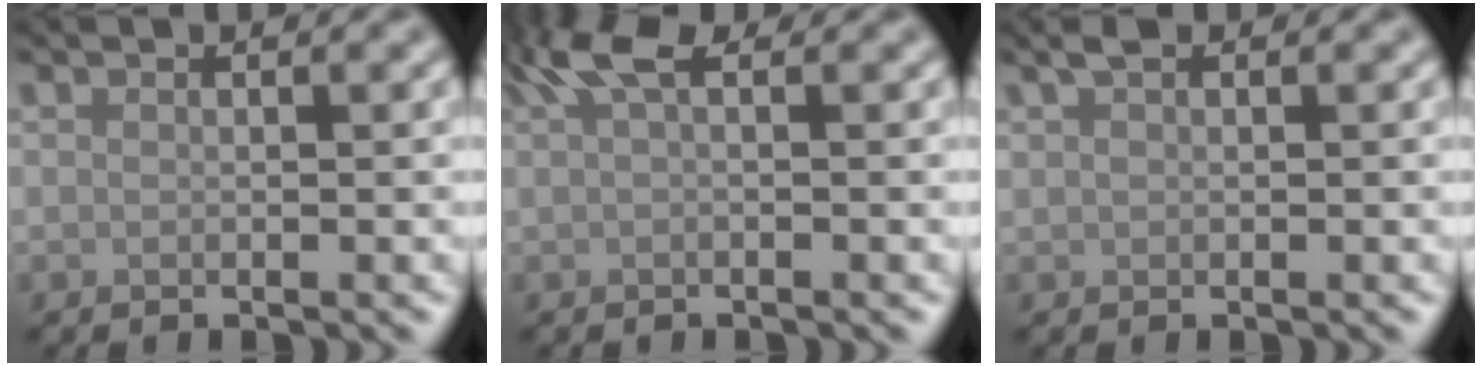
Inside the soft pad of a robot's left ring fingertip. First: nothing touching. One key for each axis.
{"total": 3.0, "fx": 1.5, "fy": 0.8, "fz": 2.5, "tx": -0.043, "ty": 0.007, "tz": 0.023}
{"total": 1.4, "fx": 0.8, "fy": 0.8, "fz": 0.9, "tx": -0.018, "ty": 0.006, "tz": 0.013}